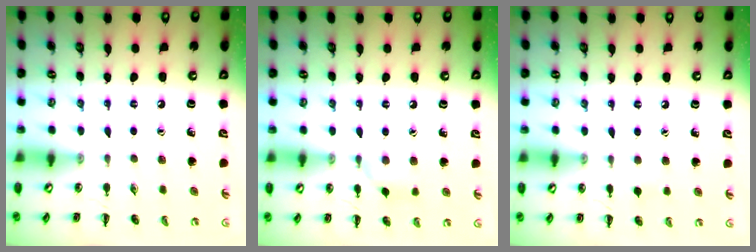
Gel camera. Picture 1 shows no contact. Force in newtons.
{"total": 6.6, "press": 6.2, "slide": 2.2}
{"total": 2.8, "press": 2.6, "slide": 1.1}